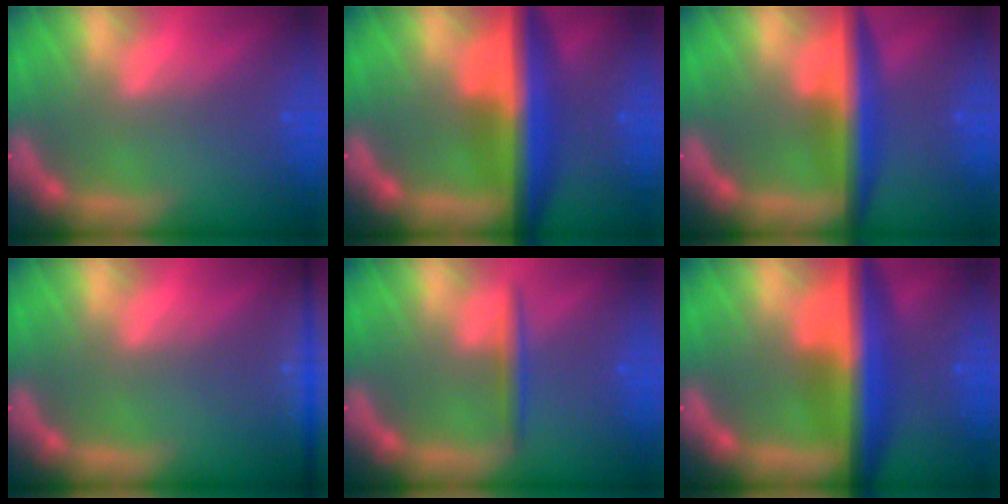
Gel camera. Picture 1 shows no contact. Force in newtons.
{"total": 9.0}
{"total": 6.0}
{"total": 5.0}
{"total": 1.9}
{"total": 9.0}